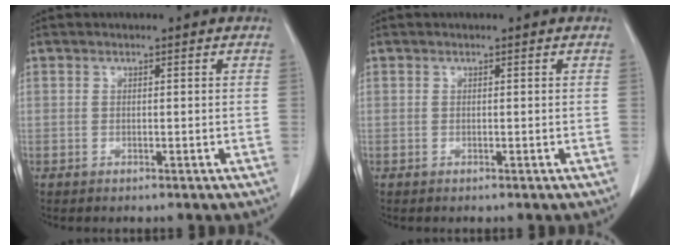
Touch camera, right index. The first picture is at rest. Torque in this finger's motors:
{"motor_torque": [0.00, 0.00, 0.00, 0.00]}